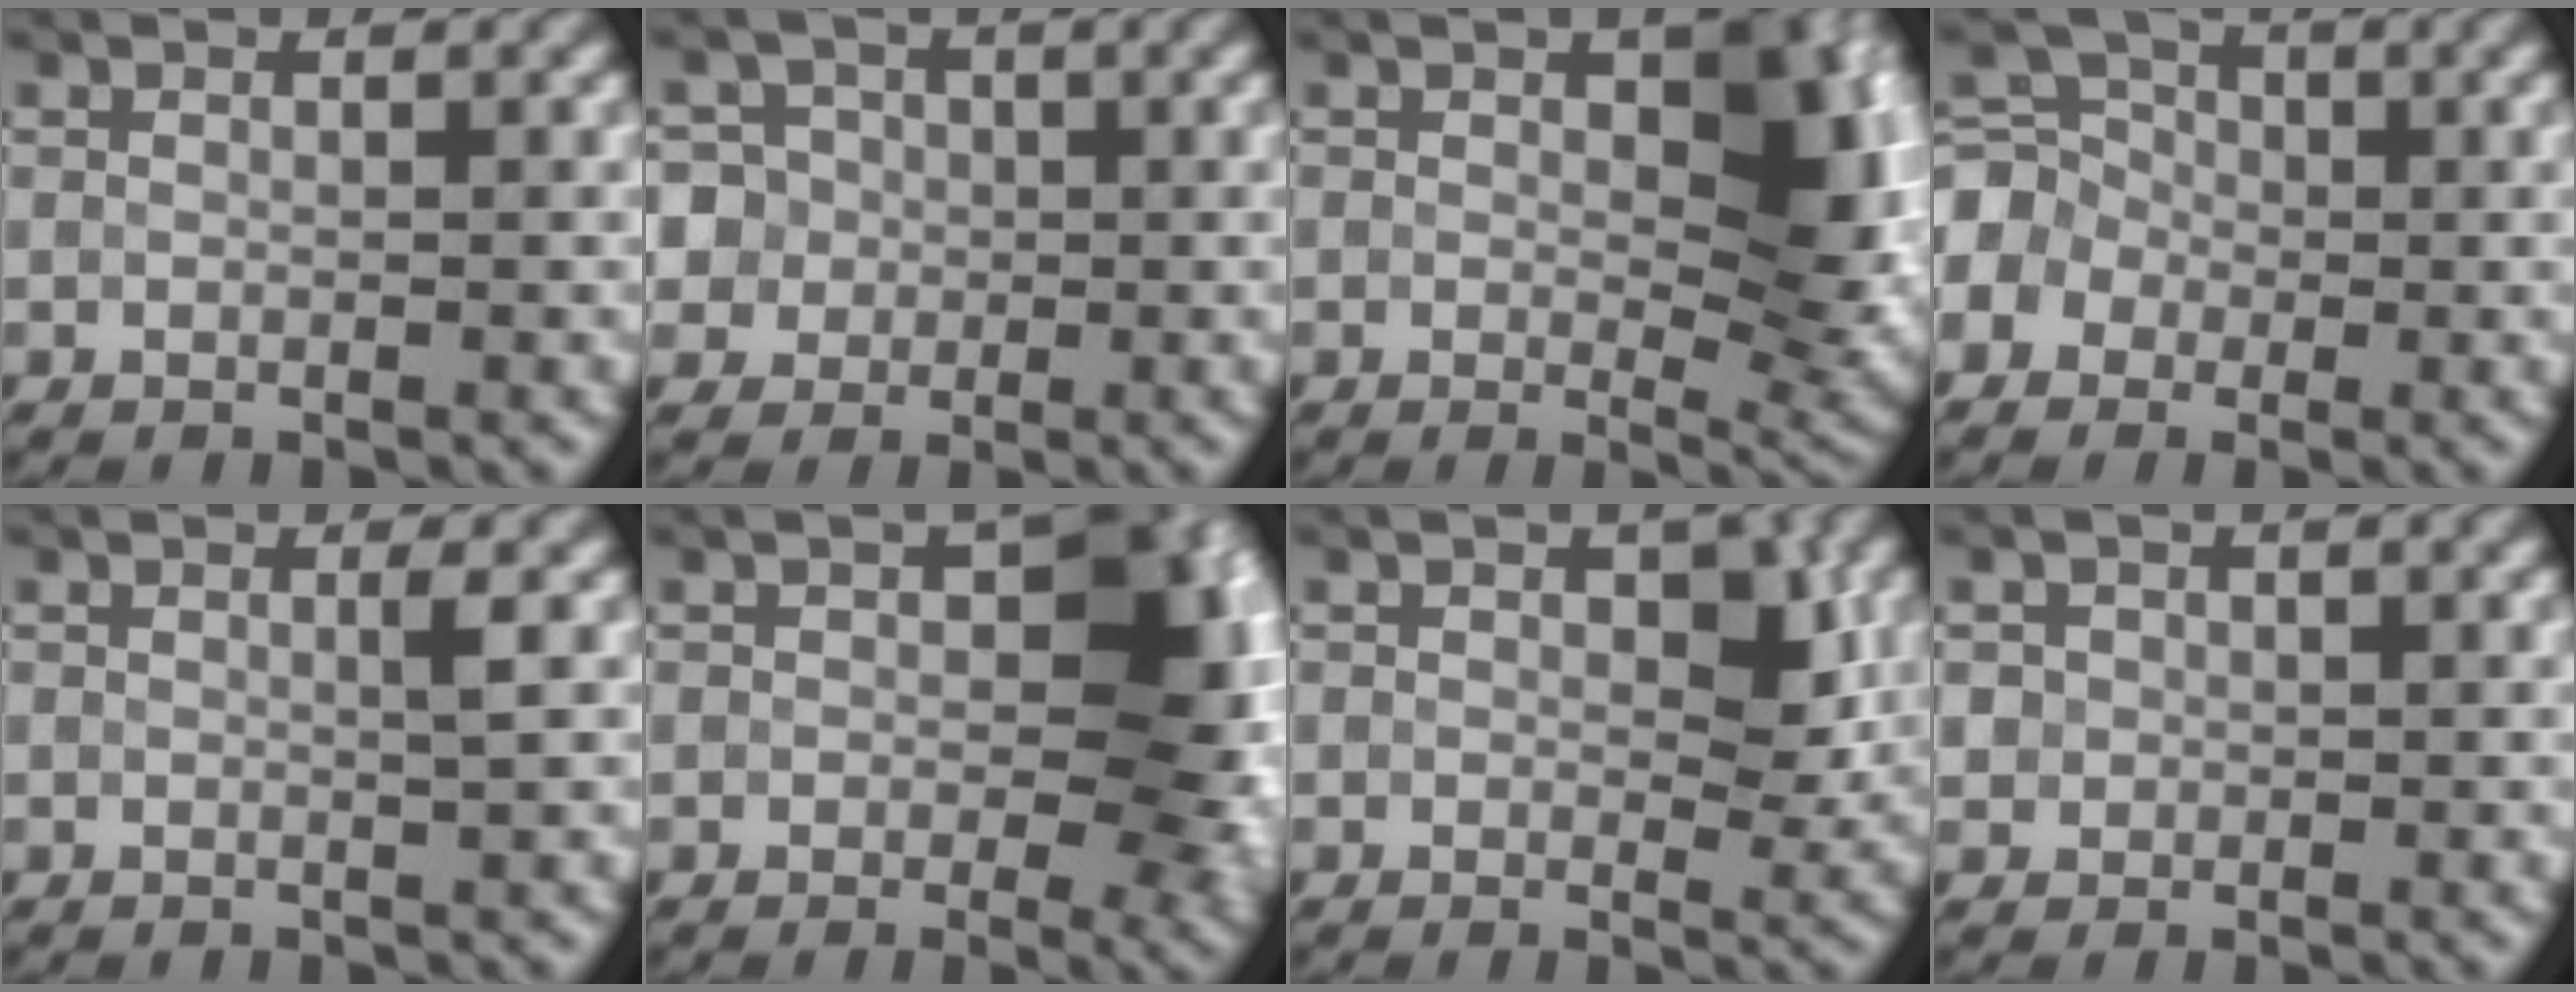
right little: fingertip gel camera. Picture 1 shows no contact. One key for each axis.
{"total": 7.7, "fx": 0.8, "fy": 7.4, "fz": 2.1, "tx": -0.055, "ty": 0.031, "tz": -0.004}
{"total": 9.1, "fx": 1.3, "fy": 5.0, "fz": 7.5, "tx": -0.087, "ty": -0.003, "tz": 0.018}
{"total": 4.9, "fx": -1.3, "fy": 4.2, "fz": 2.0, "tx": -0.030, "ty": 0.015, "tz": -0.043}
{"total": 0.8, "fx": 0.2, "fy": -0.2, "fz": 0.7, "tx": -0.015, "ty": 0.000, "tz": 0.002}
{"total": 11.7, "fx": 0.7, "fy": 7.3, "fz": 9.1, "tx": -0.082, "ty": 0.006, "tz": 0.007}
{"total": 3.7, "fx": 0.5, "fy": 2.2, "fz": 2.9, "tx": -0.034, "ty": -0.003, "tz": 0.002}
{"total": 1.8, "fx": 0.4, "fy": 1.7, "fz": 0.3, "tx": 0.006, "ty": 0.005, "tz": 0.004}